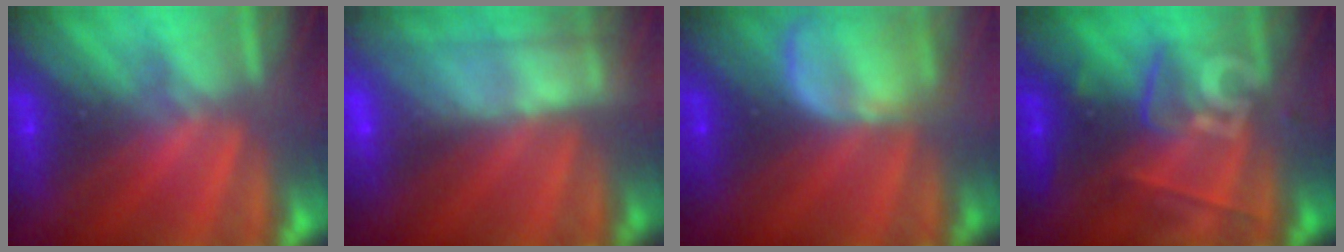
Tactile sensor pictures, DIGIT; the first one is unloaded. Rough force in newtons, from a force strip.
{"total": 8.4}
{"total": 6.1}
{"total": 2.7}